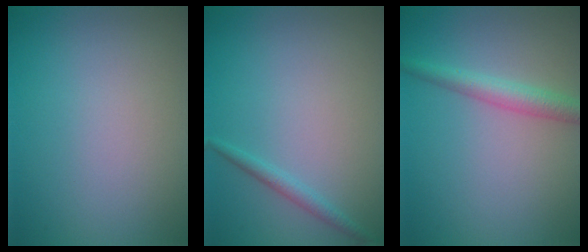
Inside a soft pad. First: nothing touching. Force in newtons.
{"total": 1.3, "press": 1.3, "slide": 0.0}
{"total": 2.7, "press": 2.7, "slide": 0.1}